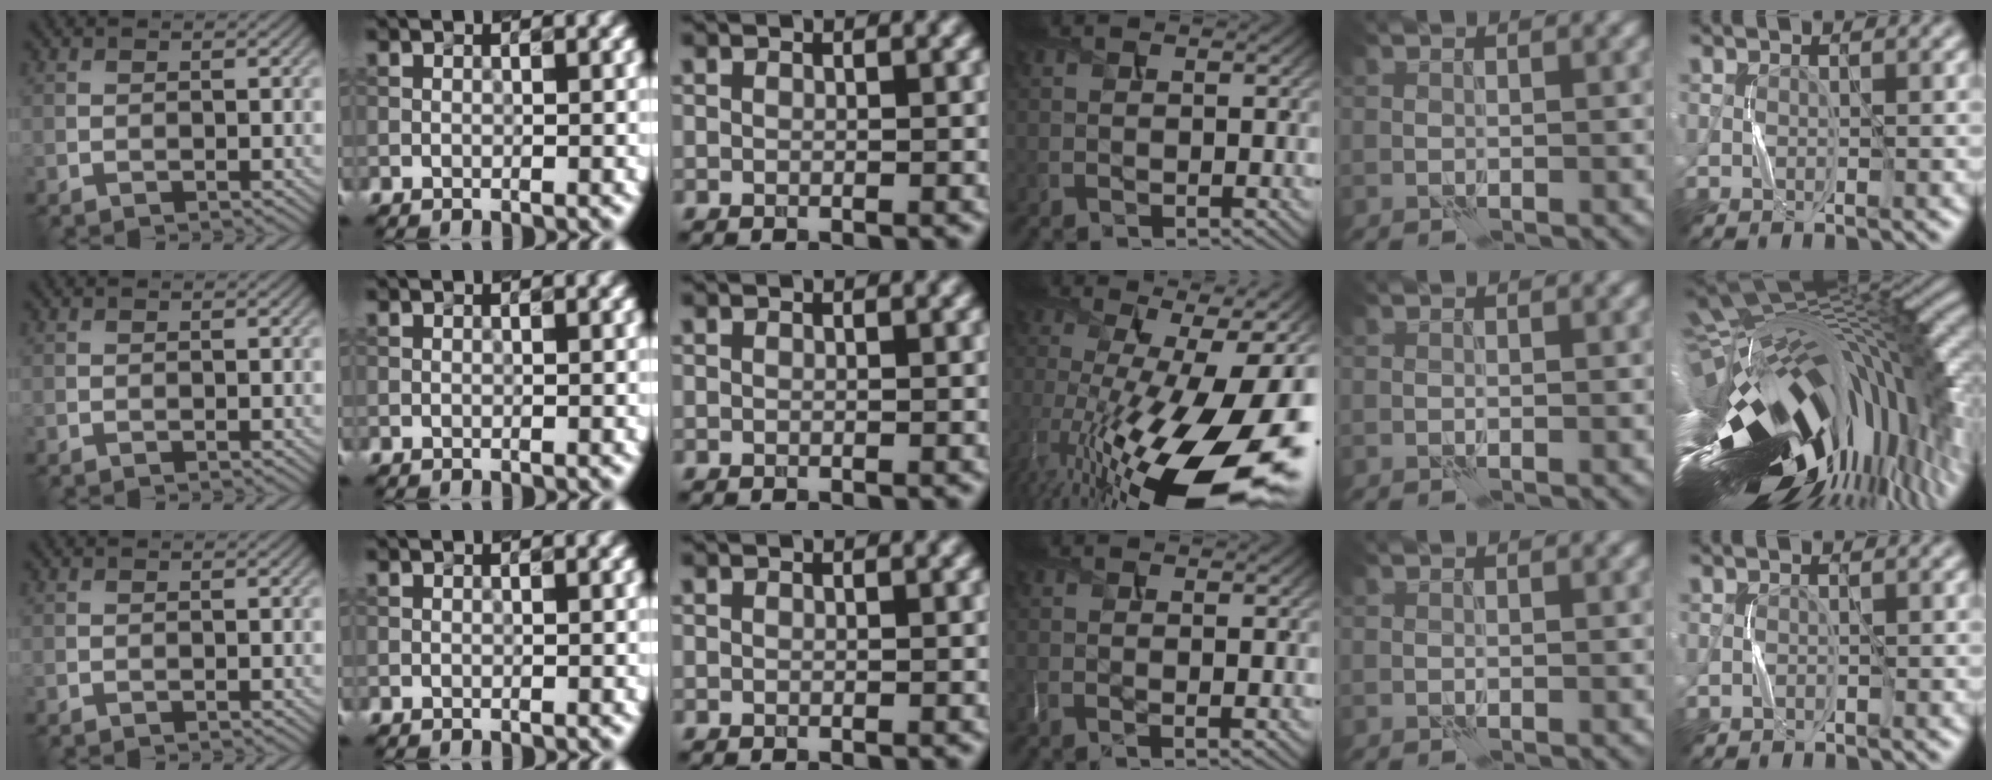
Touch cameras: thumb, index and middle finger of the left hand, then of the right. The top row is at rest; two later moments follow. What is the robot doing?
{"motion": "press", "object": "grip strengthener"}